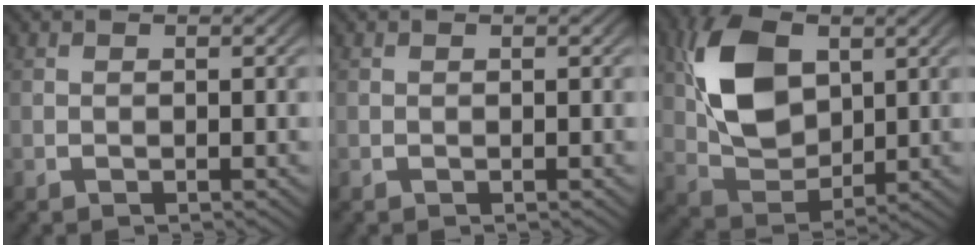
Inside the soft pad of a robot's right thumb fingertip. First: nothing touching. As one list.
[{"total": 0.0}, {"total": 9.5, "force": [1.7, 6.1, 7.1], "torque": [-0.160, -0.021, 0.039]}]